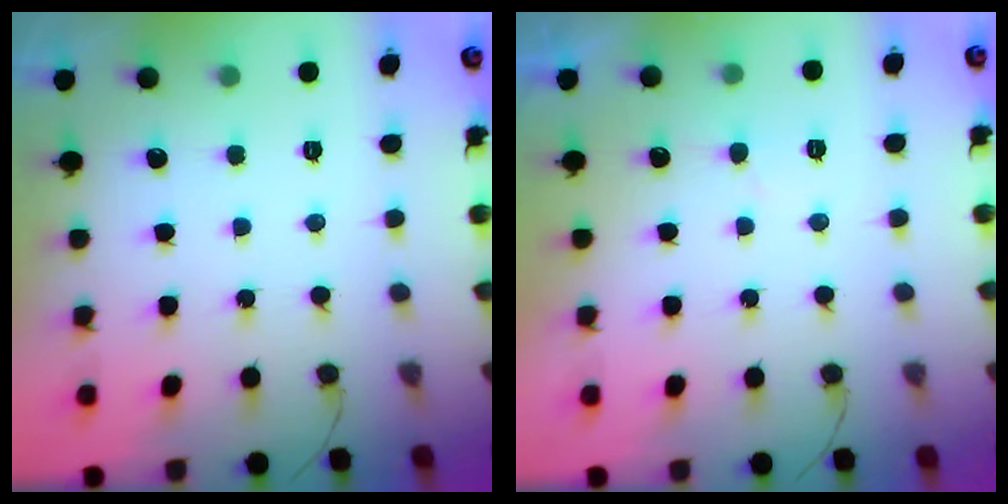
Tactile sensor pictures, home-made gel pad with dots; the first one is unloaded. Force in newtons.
{"total": 4.4, "press": 4.3, "slide": 0.3}